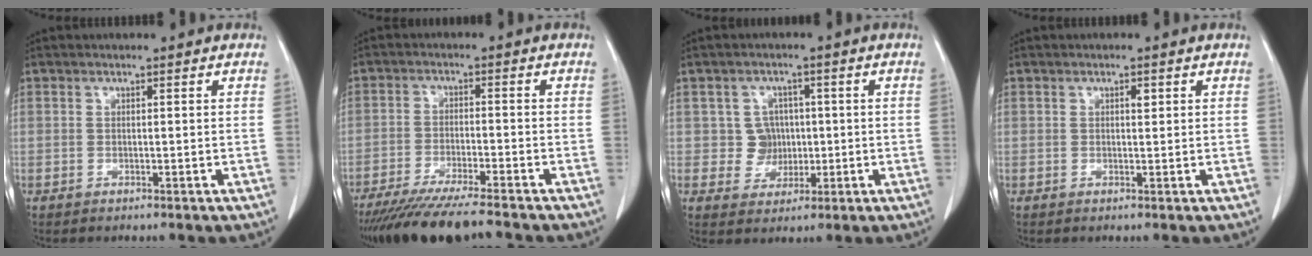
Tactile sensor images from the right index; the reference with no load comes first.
{"total": 12.3, "force": [-10.7, 0.2, 6.1], "torque": [-0.086, -0.029, -0.172]}
{"total": 4.3, "force": [0.2, 4.2, 0.8], "torque": [-0.002, 0.011, 0.009]}
{"total": 0.9, "force": [0.4, 0.4, 0.7], "torque": [-0.012, 0.000, 0.004]}